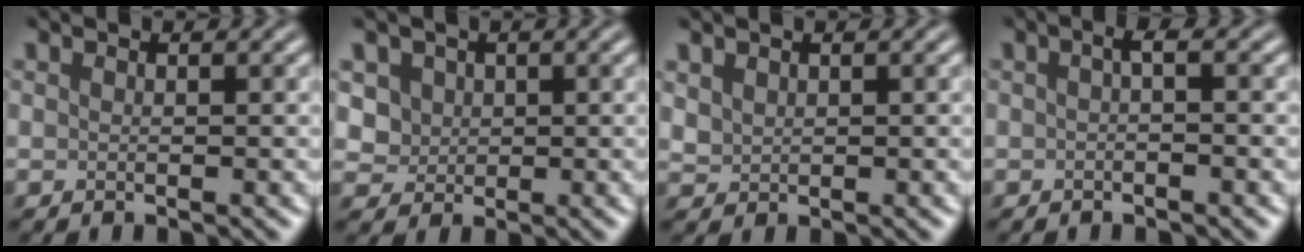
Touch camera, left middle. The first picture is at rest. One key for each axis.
{"total": 3.1, "fx": 1.2, "fy": 2.7, "fz": 1.2, "tx": -0.032, "ty": -0.004, "tz": 0.034}
{"total": 1.2, "fx": 0.7, "fy": 0.9, "fz": 0.4, "tx": -0.012, "ty": -0.002, "tz": 0.020}
{"total": 1.0, "fx": -0.4, "fy": 0.1, "fz": 0.9, "tx": -0.018, "ty": 0.000, "tz": -0.005}